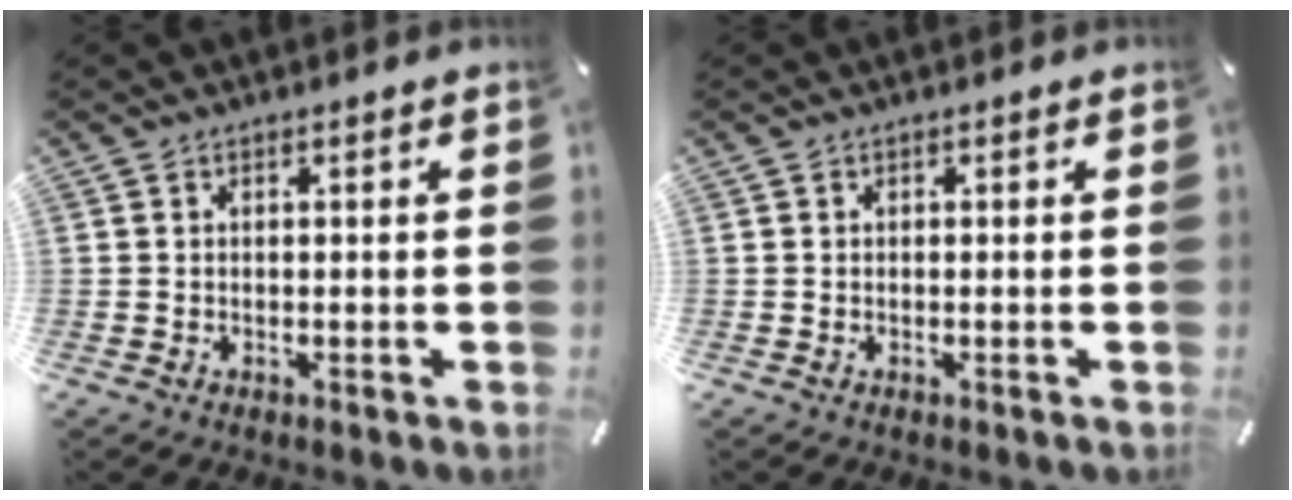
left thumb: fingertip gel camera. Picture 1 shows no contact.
{"total": 0.0}